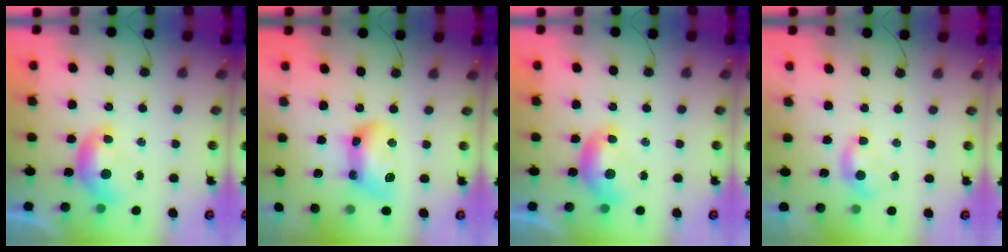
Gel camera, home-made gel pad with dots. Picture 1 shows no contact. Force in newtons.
{"total": 12.0, "press": 12.0, "slide": 0.5}
{"total": 0.0}
{"total": 0.6, "press": 0.4, "slide": 0.4}